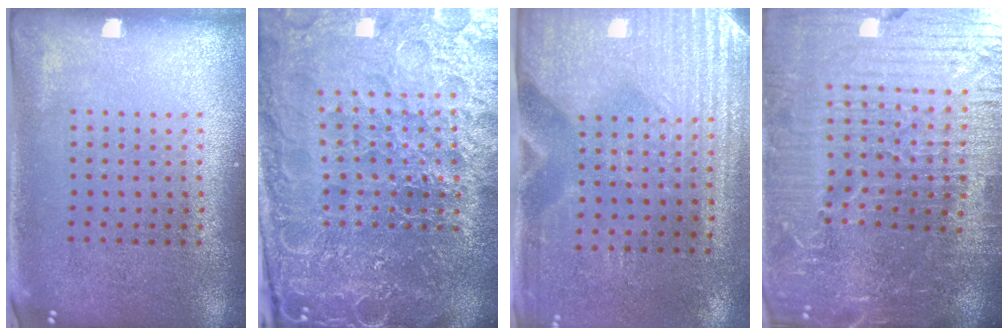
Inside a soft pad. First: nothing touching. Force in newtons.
{"total": 6.6, "press": 5.8, "slide": 3.1}
{"total": 3.0, "press": 2.6, "slide": 1.5}
{"total": 7.1, "press": 6.2, "slide": 3.6}